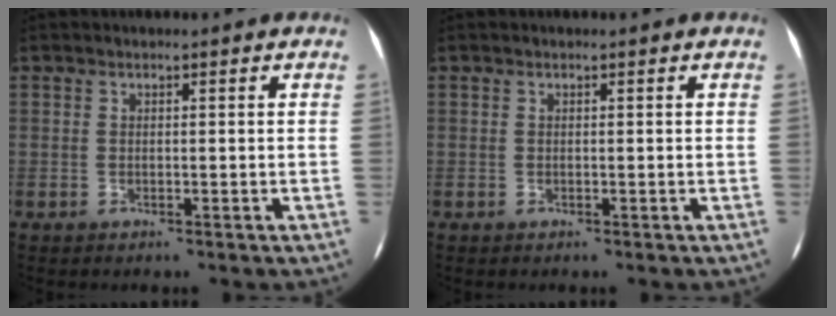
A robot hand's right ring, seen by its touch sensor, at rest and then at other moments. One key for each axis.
{"total": 0.0}